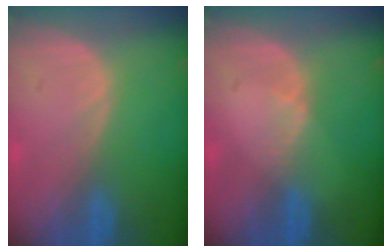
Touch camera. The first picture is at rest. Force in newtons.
{"total": 1.1, "press": 1.1, "slide": 0.2}